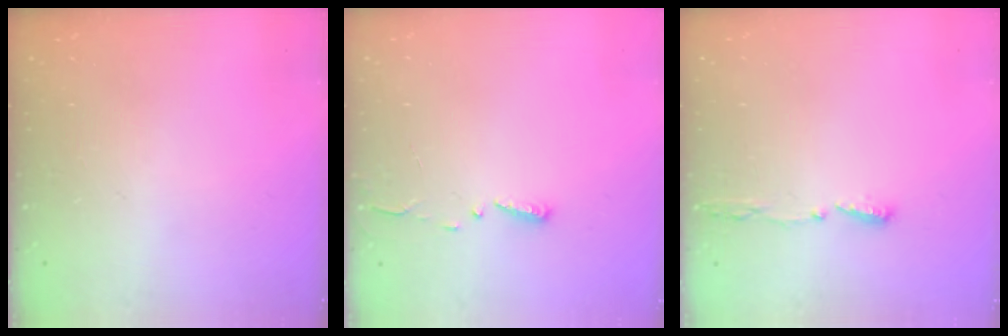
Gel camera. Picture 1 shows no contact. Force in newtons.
{"total": 3.0, "press": 2.9, "slide": 0.3}
{"total": 4.9, "press": 4.8, "slide": 1.2}